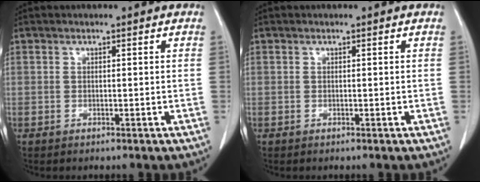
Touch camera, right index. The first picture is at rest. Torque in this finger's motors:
{"motor_torque": [0.00, 0.00, 0.00, 0.00]}